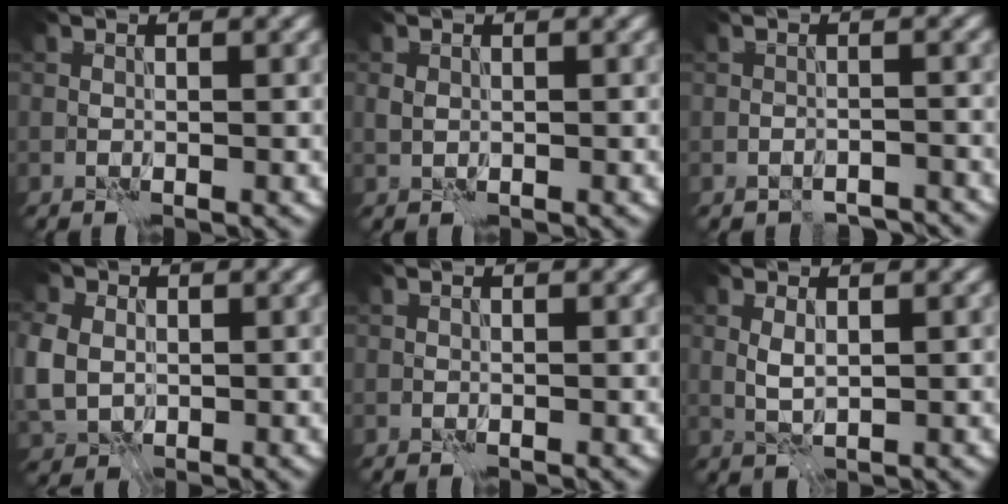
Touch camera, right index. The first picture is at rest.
{"total": 0.6, "force": [0.1, 0.5, 0.3], "torque": [-0.006, -0.002, 0.004]}
{"total": 3.7, "force": [-3.5, 1.1, 0.3], "torque": [0.001, -0.001, -0.046]}
{"total": 4.9, "force": [0.3, 4.1, 2.7], "torque": [-0.083, 0.000, 0.006]}
{"total": 0.0}
{"total": 1.1, "force": [0.5, 0.3, 0.9], "torque": [-0.023, 0.000, 0.014]}